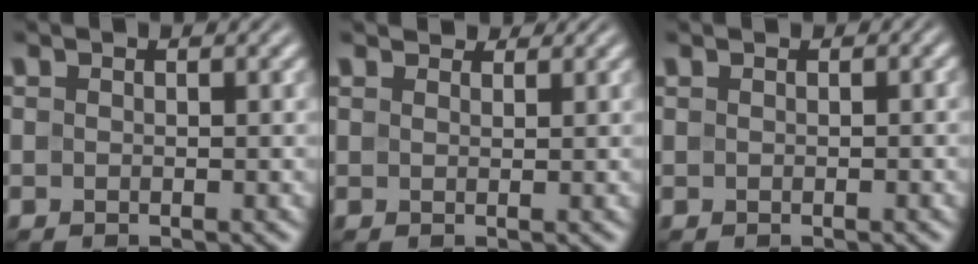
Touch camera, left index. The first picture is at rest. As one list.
[{"total": 2.4, "force": [2.2, 0.8, 0.7], "torque": [-0.017, -0.003, 0.030]}, {"total": 1.0, "force": [0.6, 0.6, 0.6], "torque": [-0.010, 0.002, 0.005]}]